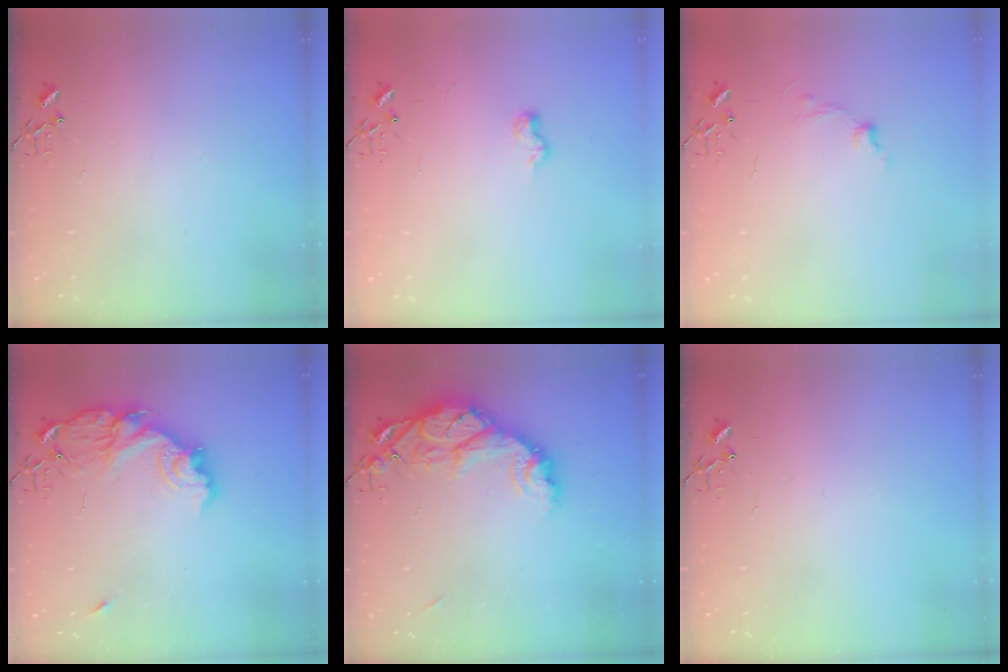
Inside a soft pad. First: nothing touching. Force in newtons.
{"total": 6.3, "press": 6.3, "slide": 0.8}
{"total": 6.8, "press": 6.8, "slide": 0.7}
{"total": 15.3, "press": 15.2, "slide": 1.1}
{"total": 15.7, "press": 15.7, "slide": 1.4}
{"total": 0.0}